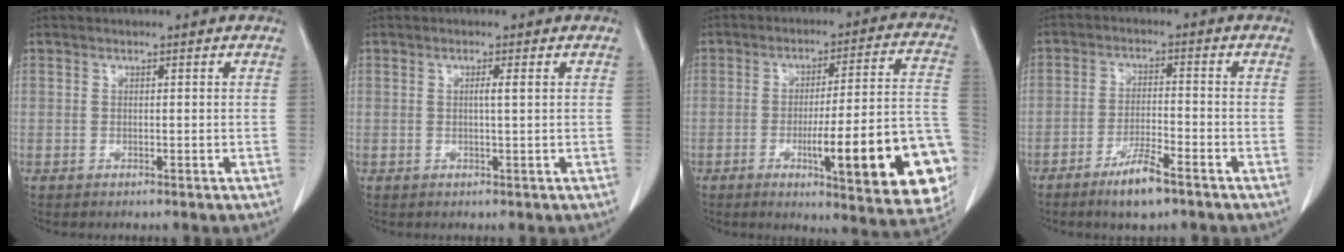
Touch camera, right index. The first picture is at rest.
{"total": 1.3, "force": [0.3, -0.2, 1.2], "torque": [-0.022, 0.001, 0.003]}
{"total": 21.3, "force": [-6.6, 3.0, 20.1], "torque": [-0.190, 0.014, -0.078]}
{"total": 6.2, "force": [-4.2, 1.0, 4.5], "torque": [-0.088, -0.006, -0.072]}